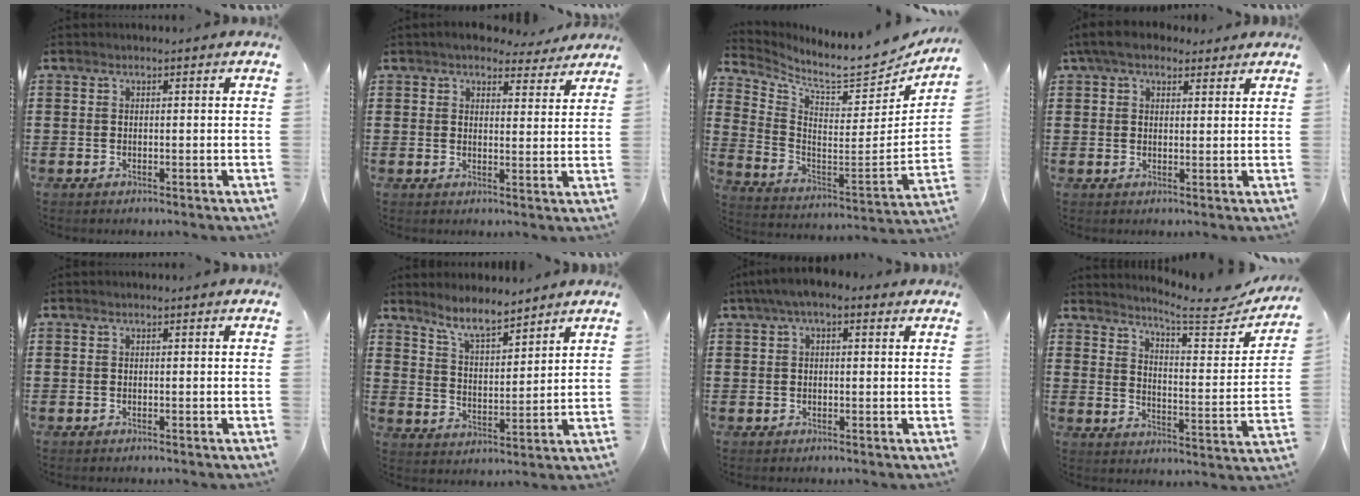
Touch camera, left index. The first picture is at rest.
{"total": 4.7, "force": [4.3, 1.2, 1.3], "torque": [-0.024, -0.018, 0.077]}
{"total": 7.7, "force": [7.1, 0.8, 2.8], "torque": [-0.077, -0.077, 0.115]}
{"total": 5.1, "force": [3.8, 2.3, 2.4], "torque": [-0.061, 0.006, 0.072]}
{"total": 0.0}
{"total": 6.7, "force": [6.1, 0.7, 2.7], "torque": [-0.072, -0.022, 0.111]}
{"total": 3.2, "force": [1.3, 1.4, 2.5], "torque": [-0.052, 0.009, 0.021]}
{"total": 6.8, "force": [6.1, 0.2, 3.0], "torque": [-0.061, -0.048, 0.099]}